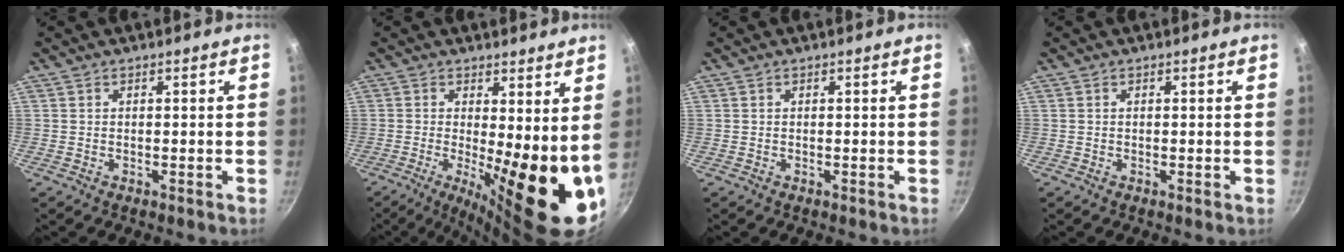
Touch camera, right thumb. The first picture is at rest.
{"total": 15.9, "force": [-0.5, 5.0, 15.0], "torque": [-0.189, -0.029, -0.002]}
{"total": 0.0}
{"total": 0.0}